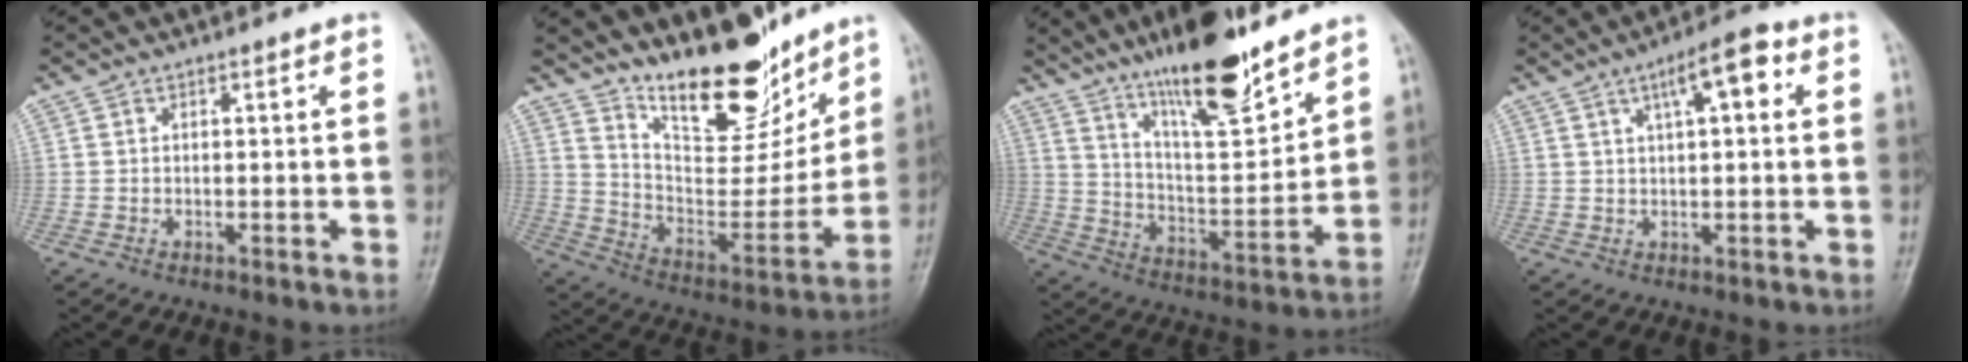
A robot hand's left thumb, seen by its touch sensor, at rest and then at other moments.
{"total": 19.2, "force": [14.8, 6.9, 10.0], "torque": [-0.103, -0.102, 0.251]}
{"total": 18.7, "force": [13.7, 4.6, 11.9], "torque": [-0.162, -0.083, 0.235]}
{"total": 7.8, "force": [3.0, 2.5, 6.8], "torque": [-0.098, 0.012, 0.042]}